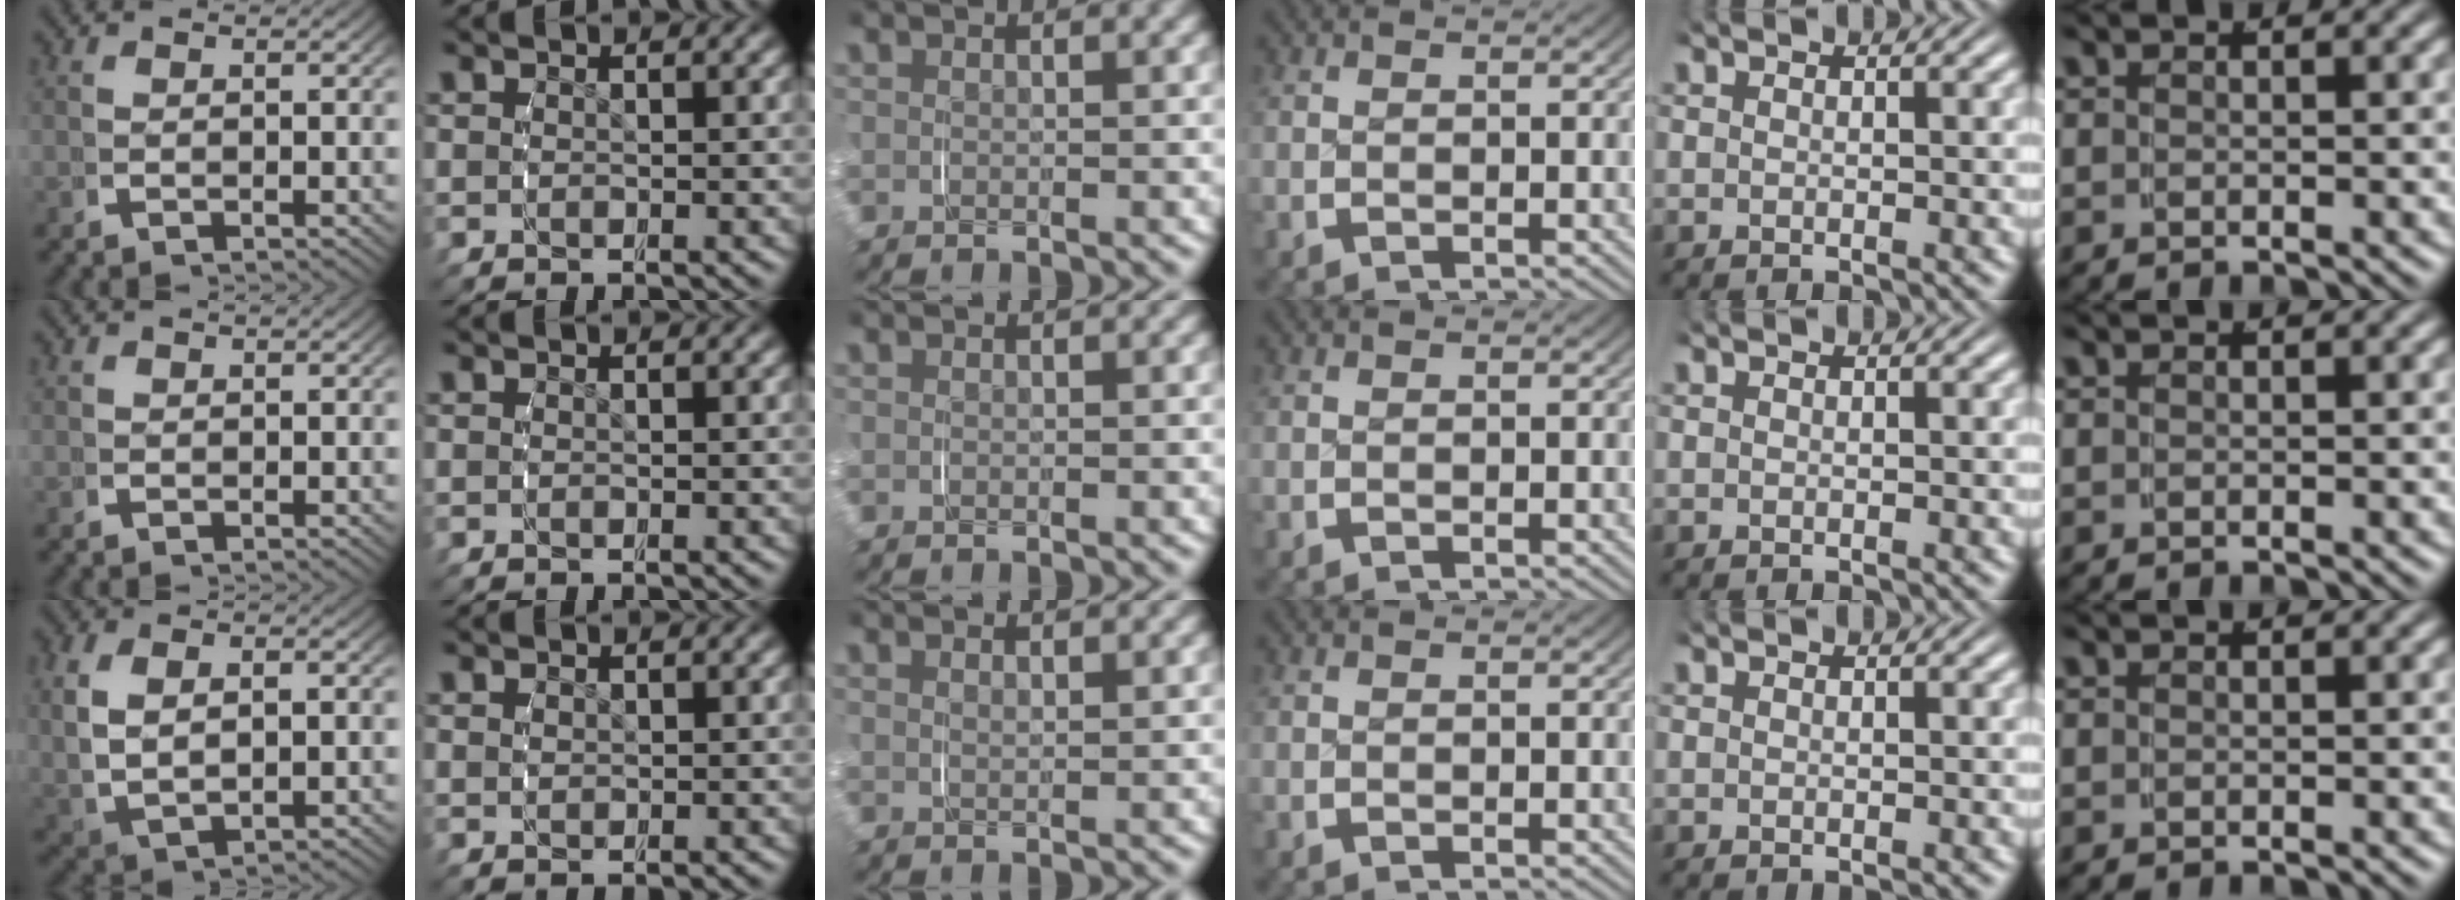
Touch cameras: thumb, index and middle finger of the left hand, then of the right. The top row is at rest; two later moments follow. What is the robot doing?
{"motion": "grasp_and_lifting", "object": "scarf"}